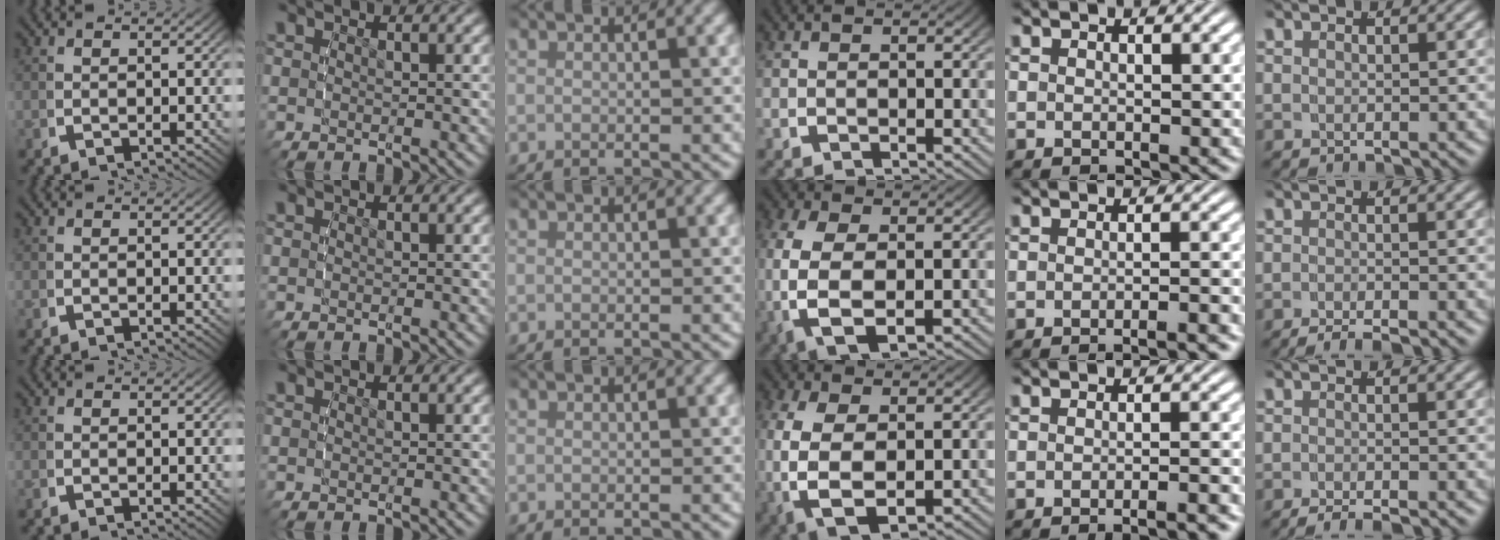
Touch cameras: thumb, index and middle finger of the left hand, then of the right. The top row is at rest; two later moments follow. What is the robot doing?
{"motion": "lift_and_place", "object": "bandage"}